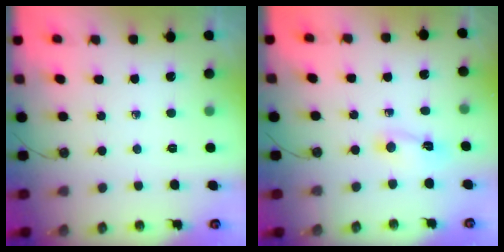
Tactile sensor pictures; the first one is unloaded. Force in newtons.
{"total": 2.1, "press": 2.1, "slide": 0.3}